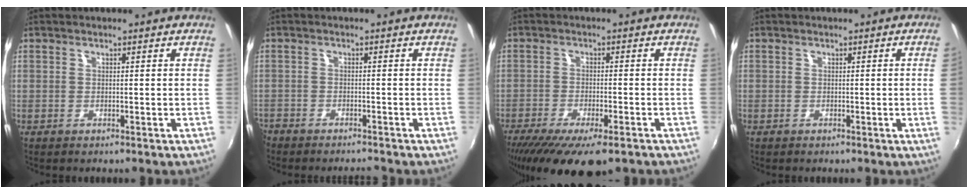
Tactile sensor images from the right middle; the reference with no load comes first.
{"total": 4.7, "force": [-4.4, 1.4, 1.1], "torque": [-0.053, -0.015, -0.078]}
{"total": 14.7, "force": [-10.6, 4.0, 9.4], "torque": [-0.190, -0.058, -0.166]}
{"total": 1.2, "force": [-0.1, -0.7, 1.0], "torque": [-0.009, -0.008, -0.001]}